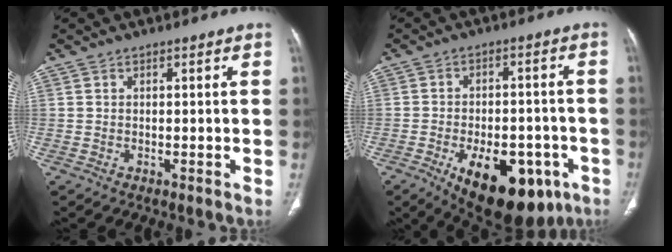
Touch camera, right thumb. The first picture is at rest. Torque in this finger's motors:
{"motor_torque": [1.63, 1.69, 0.15, -0.16, 0.38]}